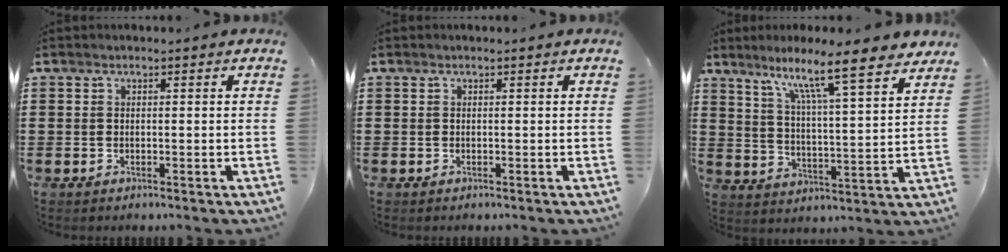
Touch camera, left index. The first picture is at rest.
{"total": 0.0}
{"total": 10.3, "force": [8.3, 0.3, 6.2], "torque": [-0.122, -0.053, 0.131]}